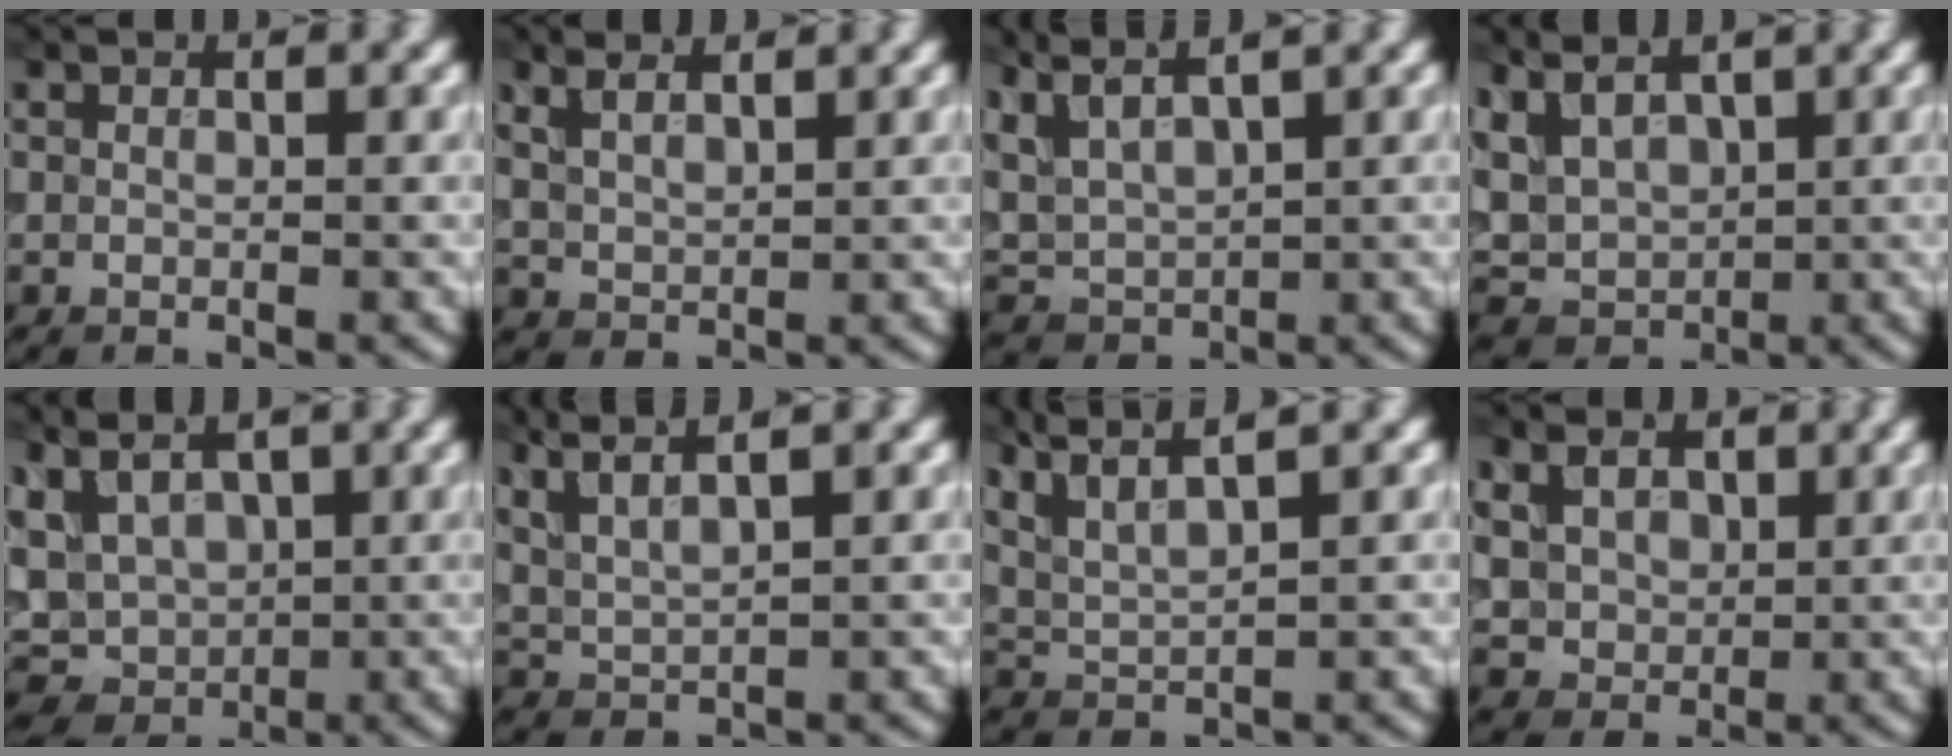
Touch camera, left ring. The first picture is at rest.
{"total": 3.6, "force": [2.5, 1.7, 2.1], "torque": [-0.043, 0.016, 0.039]}
{"total": 4.6, "force": [3.4, 1.6, 2.6], "torque": [-0.069, 0.011, 0.069]}
{"total": 5.3, "force": [2.5, 3.4, 3.2], "torque": [-0.075, 0.005, 0.041]}
{"total": 7.9, "force": [1.7, 5.7, 5.1], "torque": [-0.097, 0.008, 0.045]}
{"total": 5.4, "force": [3.9, 1.4, 3.5], "torque": [-0.077, 0.025, 0.059]}
{"total": 7.0, "force": [5.1, 1.8, 4.4], "torque": [-0.090, 0.031, 0.069]}
{"total": 4.1, "force": [1.6, 3.4, 1.6], "torque": [-0.061, -0.010, 0.031]}